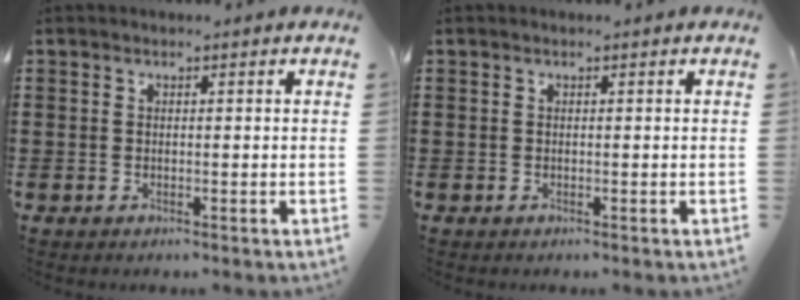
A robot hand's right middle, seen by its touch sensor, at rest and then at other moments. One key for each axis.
{"total": 0.0}